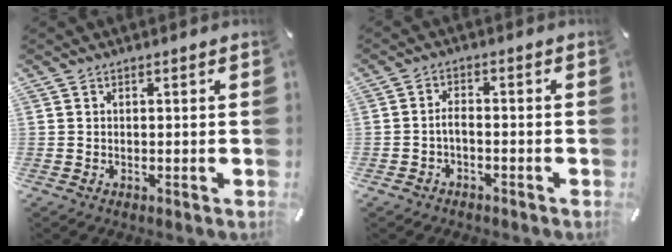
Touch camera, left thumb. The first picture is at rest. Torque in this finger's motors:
{"motor_torque": [0.07, 0.01, 0.18, -0.02, 0.00]}